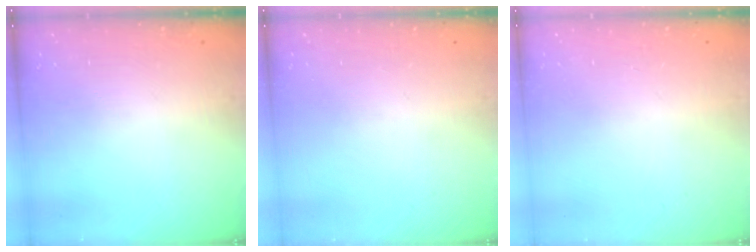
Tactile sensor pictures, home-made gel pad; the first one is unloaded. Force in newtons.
{"total": 0.0}
{"total": 2.4, "press": 2.4, "slide": 0.2}